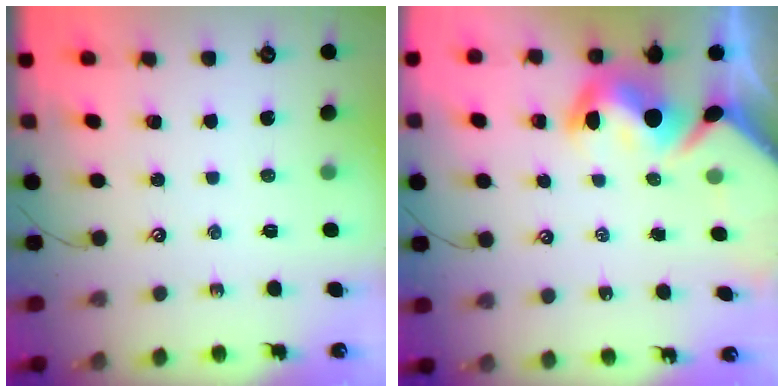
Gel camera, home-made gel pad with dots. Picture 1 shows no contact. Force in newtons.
{"total": 9.8, "press": 9.8, "slide": 0.9}